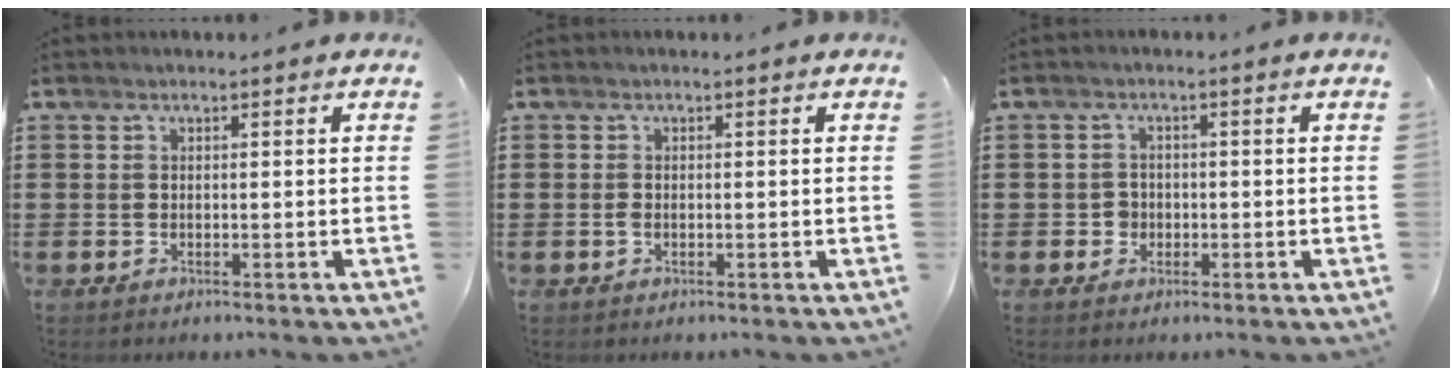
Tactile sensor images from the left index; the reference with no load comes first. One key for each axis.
{"total": 0.9, "fx": -0.2, "fy": 0.4, "fz": 0.8, "tx": -0.018, "ty": -0.001, "tz": -0.003}
{"total": 2.0, "fx": -0.5, "fy": 1.9, "fz": 0.6, "tx": -0.018, "ty": 0.004, "tz": -0.012}